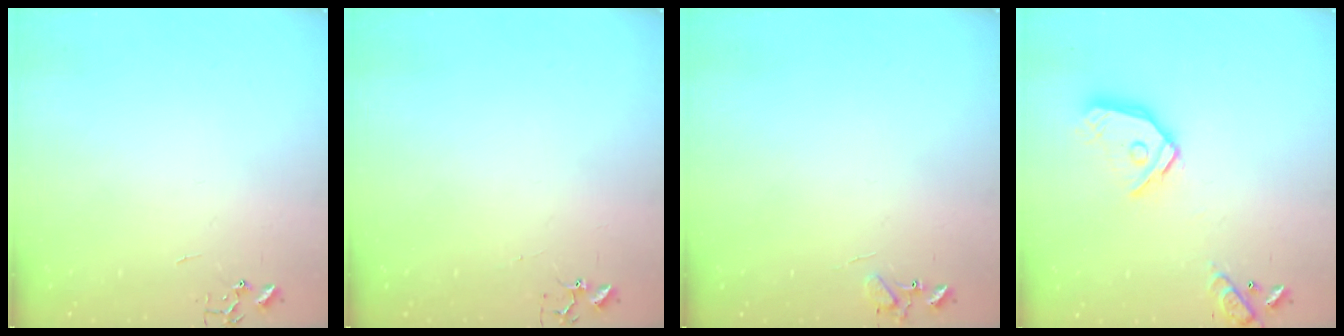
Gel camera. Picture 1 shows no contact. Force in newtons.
{"total": 3.9, "press": 3.8, "slide": 0.6}
{"total": 7.6, "press": 7.6, "slide": 0.6}
{"total": 15.7, "press": 15.5, "slide": 2.4}